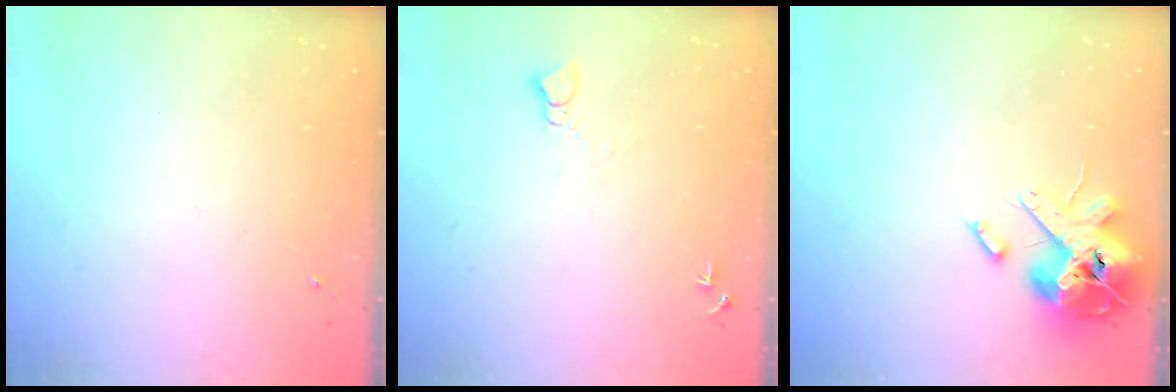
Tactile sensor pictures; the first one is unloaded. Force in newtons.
{"total": 5.2, "press": 5.2, "slide": 0.6}
{"total": 15.4, "press": 15.2, "slide": 2.6}